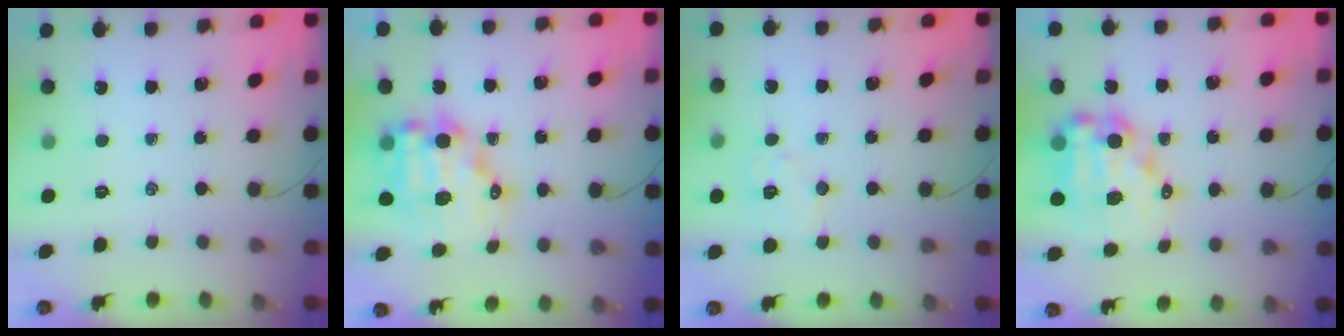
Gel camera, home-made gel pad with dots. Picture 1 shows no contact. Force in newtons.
{"total": 13.2, "press": 12.9, "slide": 2.8}
{"total": 6.5, "press": 6.4, "slide": 1.0}
{"total": 11.8, "press": 11.4, "slide": 3.0}